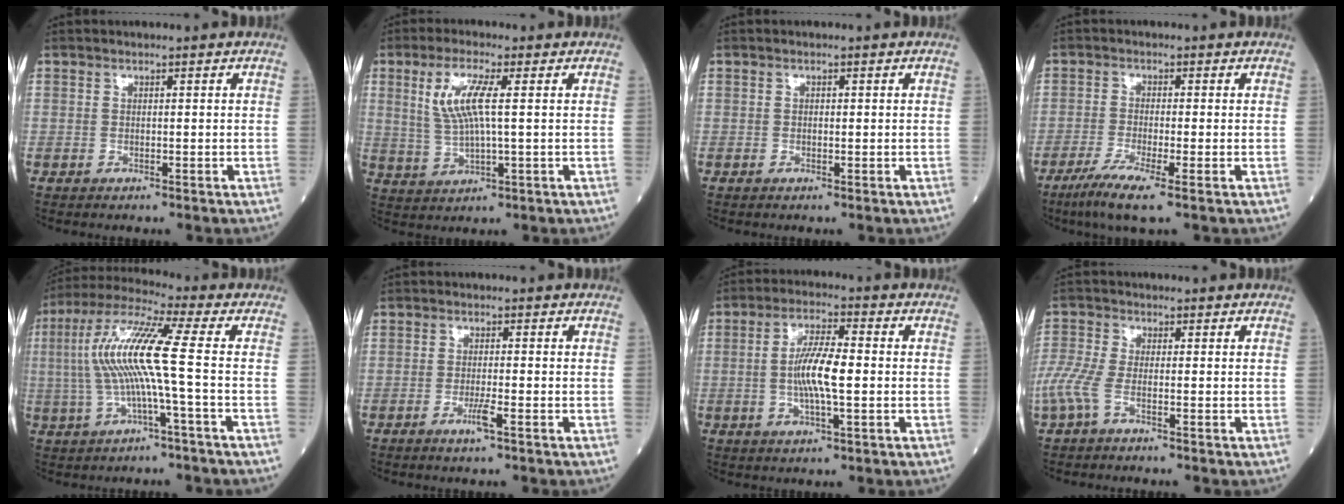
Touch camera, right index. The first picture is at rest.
{"total": 7.1, "force": [1.9, 0.9, 6.7], "torque": [-0.152, 0.004, 0.039]}
{"total": 0.5, "force": [0.0, 0.3, 0.4], "torque": [-0.010, -0.001, 0.001]}
{"total": 5.9, "force": [-3.4, 0.1, 4.8], "torque": [-0.096, -0.018, -0.062]}
{"total": 11.6, "force": [-0.3, -0.5, 11.6], "torque": [-0.237, 0.017, -0.013]}
{"total": 2.5, "force": [-1.3, -0.2, 2.1], "torque": [-0.043, -0.005, -0.025]}
{"total": 8.0, "force": [-0.4, 1.4, 7.9], "torque": [-0.152, 0.002, -0.012]}
{"total": 5.0, "force": [-2.3, 1.4, 4.2], "torque": [-0.122, 0.002, -0.054]}